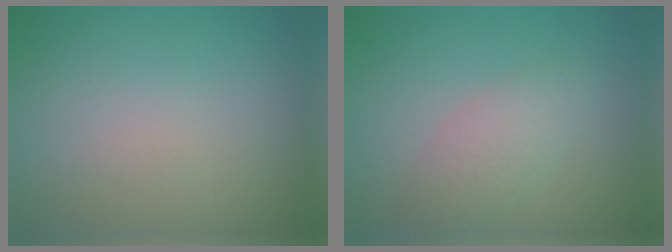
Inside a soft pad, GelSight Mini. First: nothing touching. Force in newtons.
{"total": 2.9, "press": 2.9, "slide": 0.1}